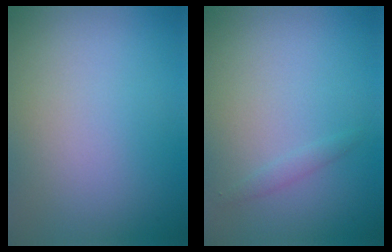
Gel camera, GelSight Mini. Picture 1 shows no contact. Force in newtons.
{"total": 0.8, "press": 0.8, "slide": 0.1}